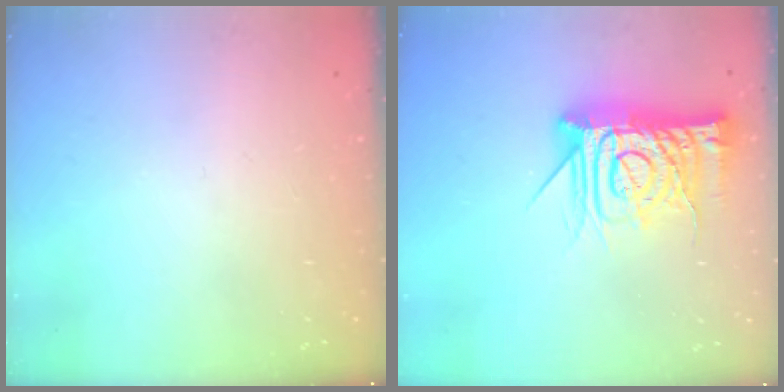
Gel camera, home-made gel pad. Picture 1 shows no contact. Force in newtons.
{"total": 17.6, "press": 17.5, "slide": 1.7}